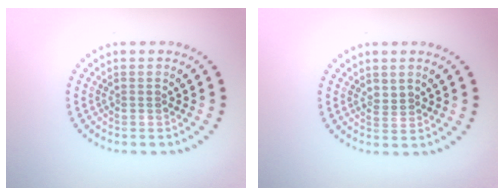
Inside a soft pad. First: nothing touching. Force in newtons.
{"total": 1.0, "press": 0.8, "slide": 0.6}